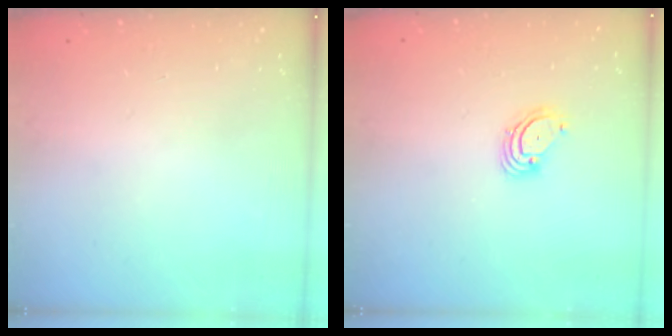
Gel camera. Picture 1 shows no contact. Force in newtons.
{"total": 3.6, "press": 3.6, "slide": 0.3}